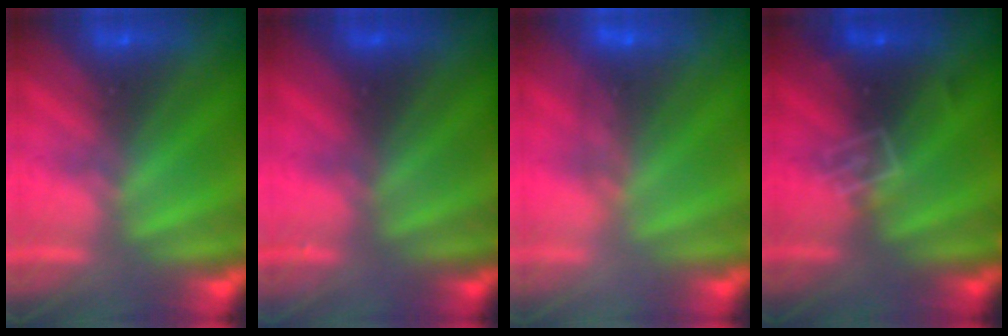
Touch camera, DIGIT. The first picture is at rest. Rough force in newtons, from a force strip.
{"total": 2.2}
{"total": 3.7}
{"total": 2.8}